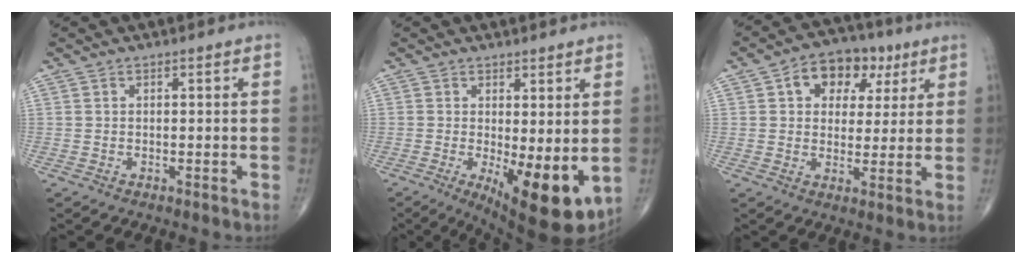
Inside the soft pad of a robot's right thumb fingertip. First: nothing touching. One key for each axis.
{"total": 11.5, "fx": -1.8, "fy": 4.0, "fz": 10.6, "tx": -0.150, "ty": -0.029, "tz": -0.014}
{"total": 11.1, "fx": 4.3, "fy": 7.9, "fz": 6.4, "tx": -0.053, "ty": 0.002, "tz": 0.062}